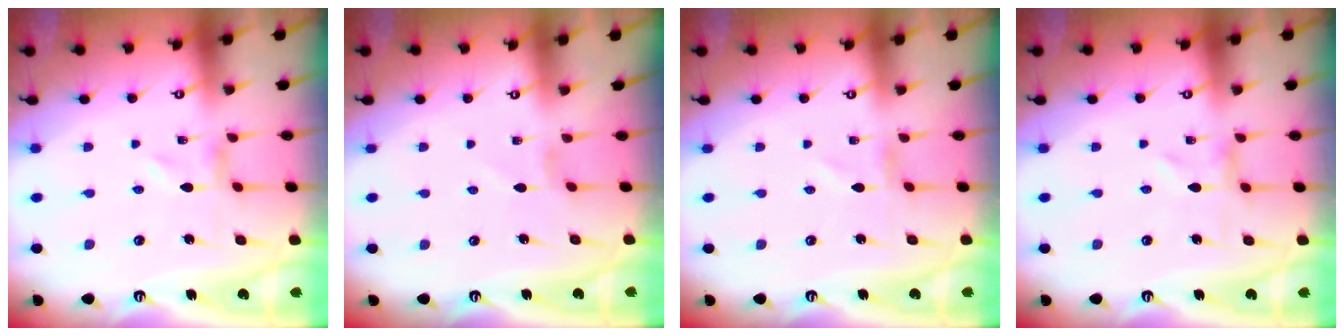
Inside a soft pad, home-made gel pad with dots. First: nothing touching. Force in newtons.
{"total": 1.0, "press": 1.0, "slide": 0.3}
{"total": 0.0}
{"total": 0.0}